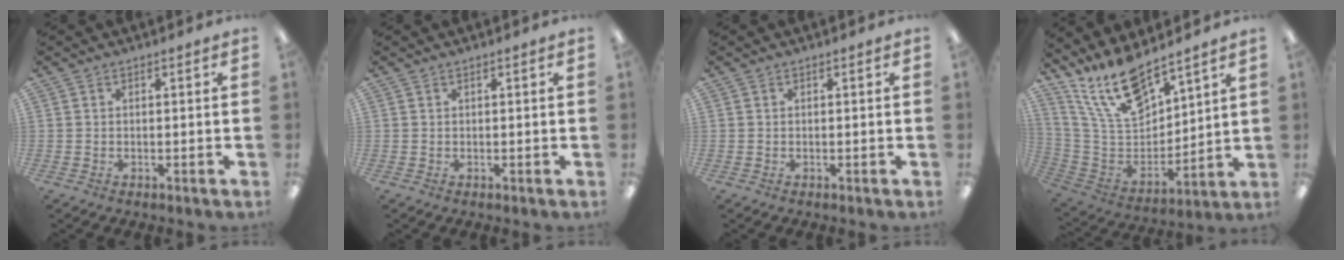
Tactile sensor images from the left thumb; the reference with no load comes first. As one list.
[{"total": 0.0}, {"total": 0.0}, {"total": 16.3, "force": [13.1, 5.8, 7.7], "torque": [-0.173, -0.073, 0.241]}]